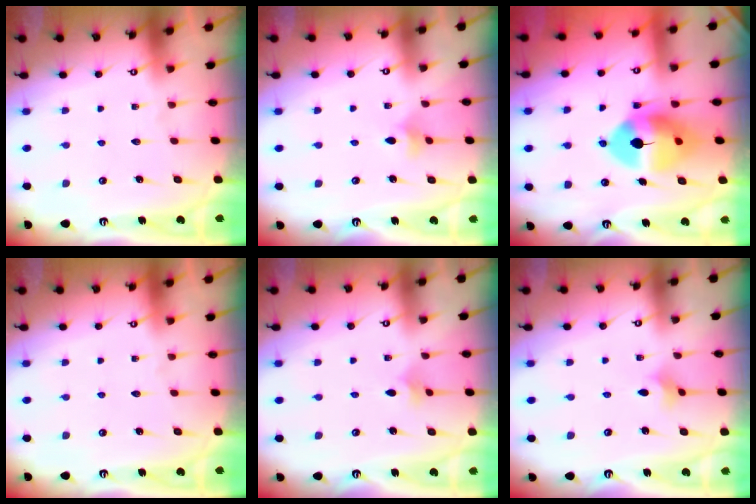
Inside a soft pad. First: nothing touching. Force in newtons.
{"total": 4.0, "press": 3.9, "slide": 0.7}
{"total": 12.1, "press": 11.9, "slide": 2.0}
{"total": 0.0}
{"total": 2.0, "press": 1.9, "slide": 0.5}
{"total": 2.6, "press": 2.5, "slide": 0.5}